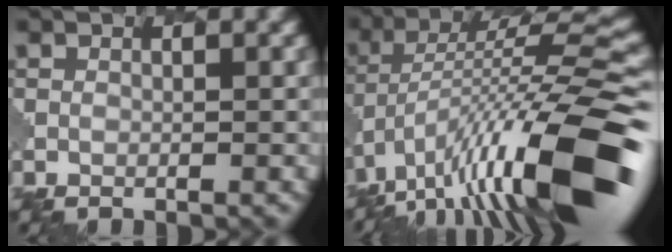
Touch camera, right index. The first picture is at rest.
{"total": 14.8, "force": [-6.1, 4.1, 12.9], "torque": [-0.222, 0.018, -0.098]}